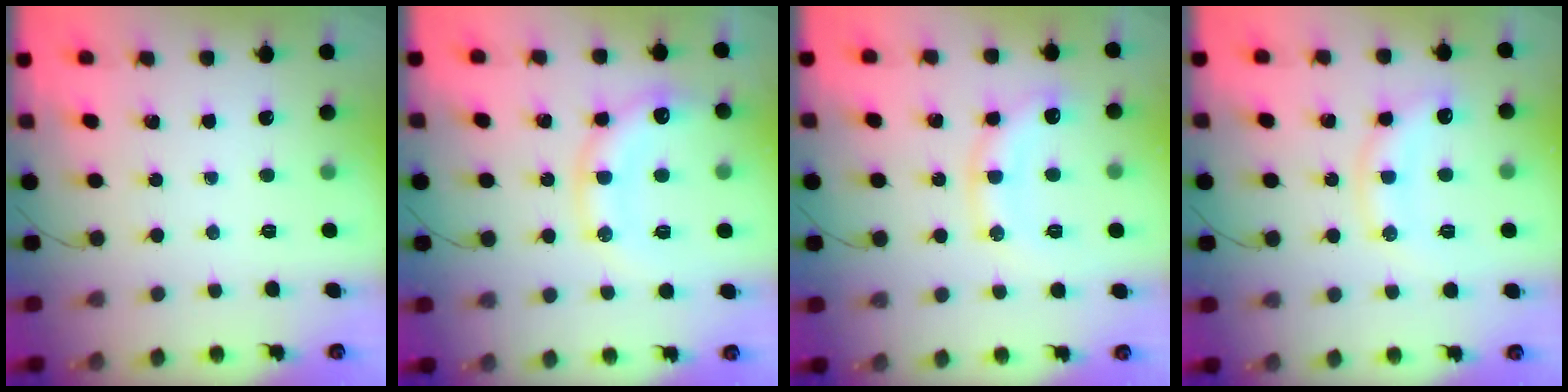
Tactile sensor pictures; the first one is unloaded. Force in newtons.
{"total": 14.6, "press": 14.4, "slide": 2.2}
{"total": 11.5, "press": 11.5, "slide": 0.6}
{"total": 11.3, "press": 11.3, "slide": 0.6}